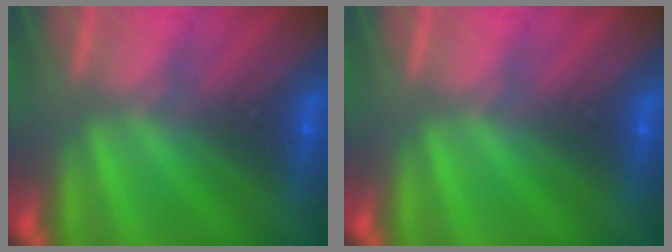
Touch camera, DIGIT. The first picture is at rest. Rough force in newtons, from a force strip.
{"total": 0.0}